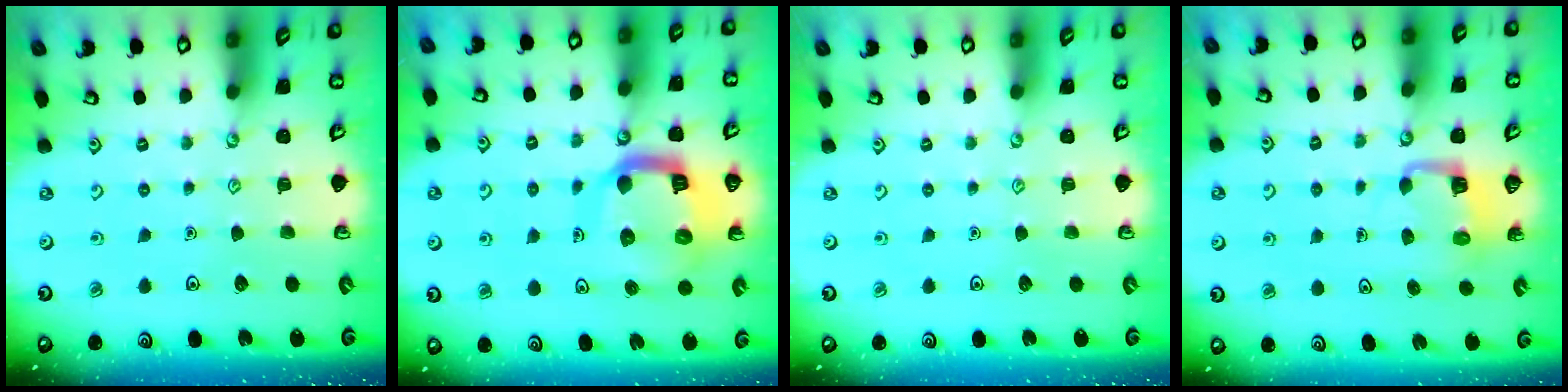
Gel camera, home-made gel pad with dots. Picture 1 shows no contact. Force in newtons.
{"total": 15.3, "press": 15.2, "slide": 1.8}
{"total": 0.0}
{"total": 3.8, "press": 3.8, "slide": 0.1}